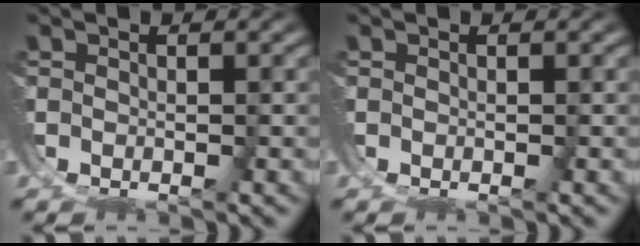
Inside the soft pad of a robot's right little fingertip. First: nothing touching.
{"total": 0.0}